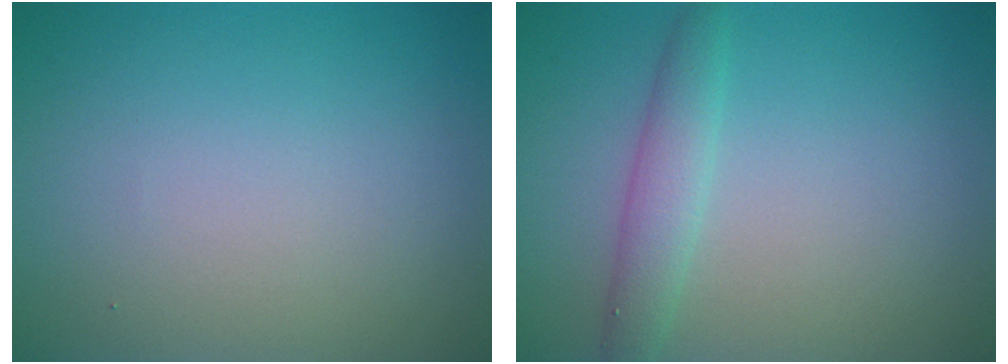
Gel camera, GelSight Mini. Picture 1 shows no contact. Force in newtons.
{"total": 2.4, "press": 2.4, "slide": 0.1}